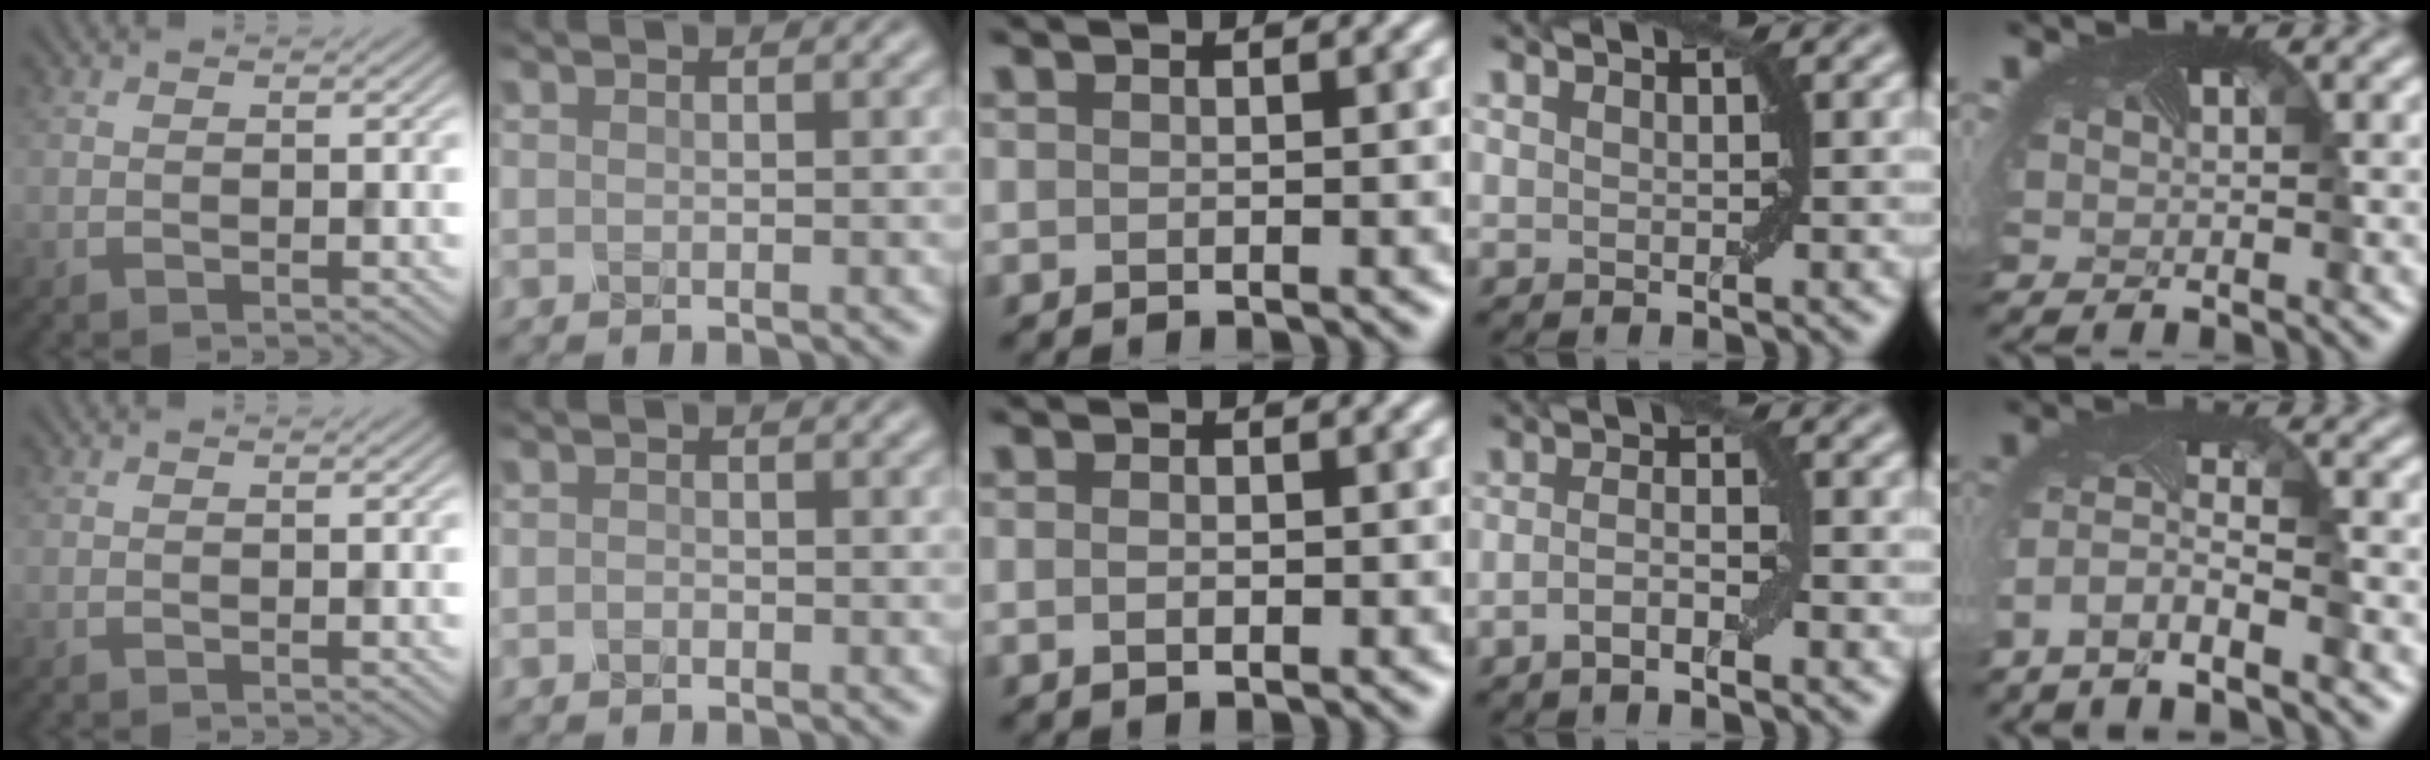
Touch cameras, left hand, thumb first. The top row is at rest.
{"index": {"total": 0.5, "force": [-0.3, 0.4, 0.3], "torque": [-0.004, -0.001, -0.007]}, "middle": {"total": 1.1, "force": [-0.1, 0.6, 0.9], "torque": [-0.018, -0.001, -0.003]}, "ring": {"total": 2.5, "force": [-1.0, 0.5, 2.2], "torque": [-0.041, 0.004, -0.023]}, "little": {"total": 5.1, "force": [-3.2, 1.2, 3.8], "torque": [-0.091, -0.008, -0.063]}}